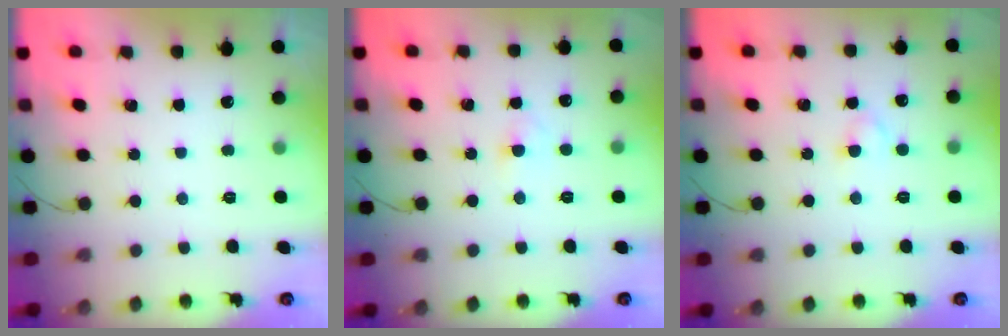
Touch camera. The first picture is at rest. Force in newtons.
{"total": 2.3, "press": 2.1, "slide": 1.0}
{"total": 2.7, "press": 2.4, "slide": 1.2}